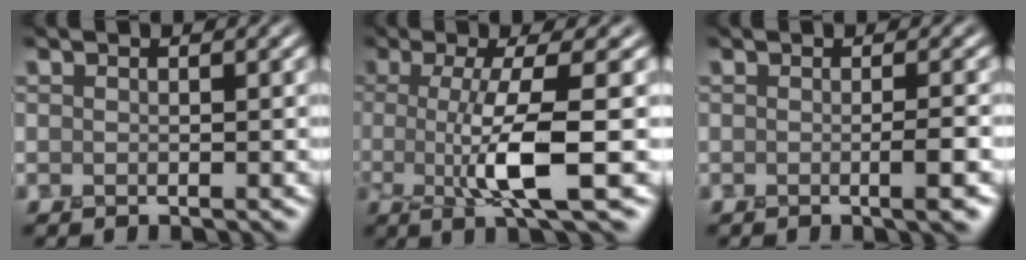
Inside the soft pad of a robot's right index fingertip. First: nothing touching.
{"total": 6.3, "force": [-0.5, 1.0, 6.2], "torque": [-0.122, -0.005, -0.008]}
{"total": 2.0, "force": [-0.8, 0.2, 1.9], "torque": [-0.030, -0.001, -0.013]}